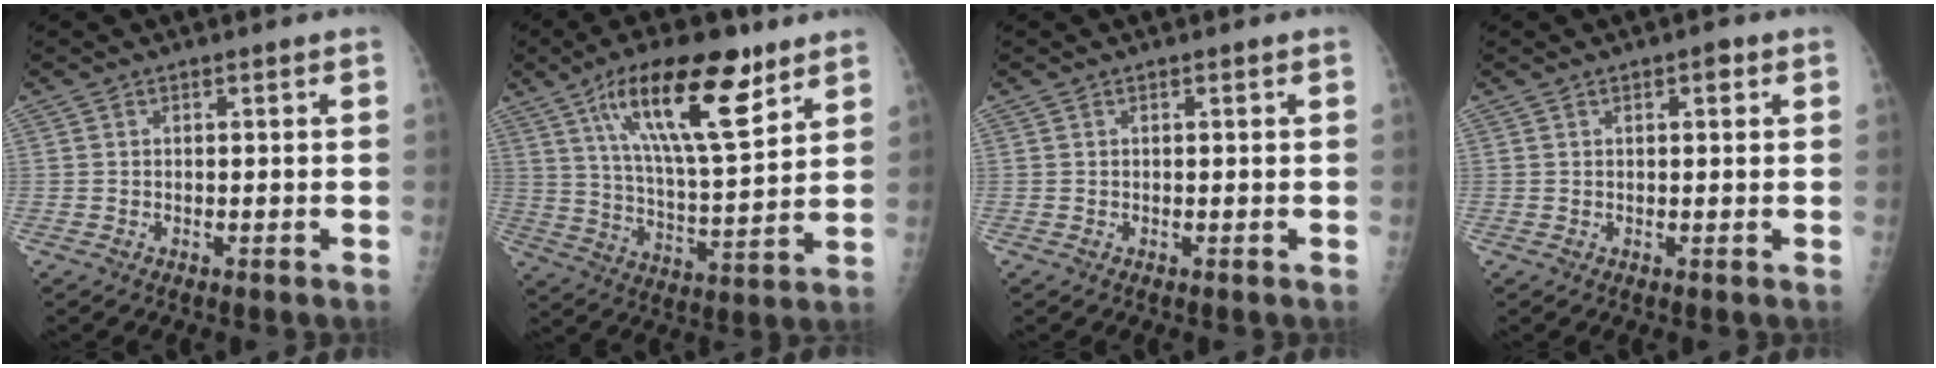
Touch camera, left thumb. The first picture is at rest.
{"total": 19.5, "force": [10.7, 6.2, 15.0], "torque": [-0.224, -0.045, 0.185]}
{"total": 0.0}
{"total": 1.9, "force": [0.8, 0.8, 1.5], "torque": [-0.015, 0.000, 0.010]}